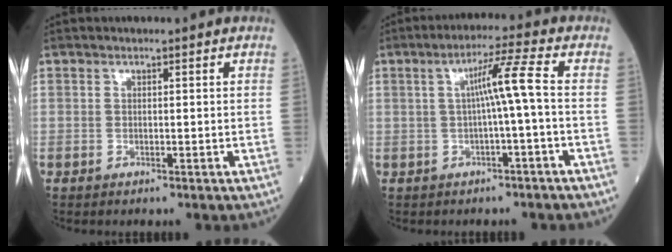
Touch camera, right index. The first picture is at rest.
{"total": 5.6, "force": [-0.2, -1.0, 5.5], "torque": [-0.095, 0.014, -0.001]}